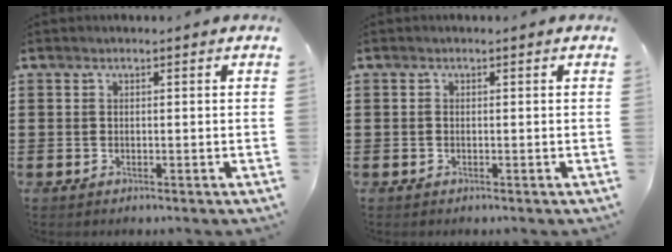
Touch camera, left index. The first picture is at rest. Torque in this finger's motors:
{"motor_torque": [0.06, 0.07, 0.03, 0.00]}